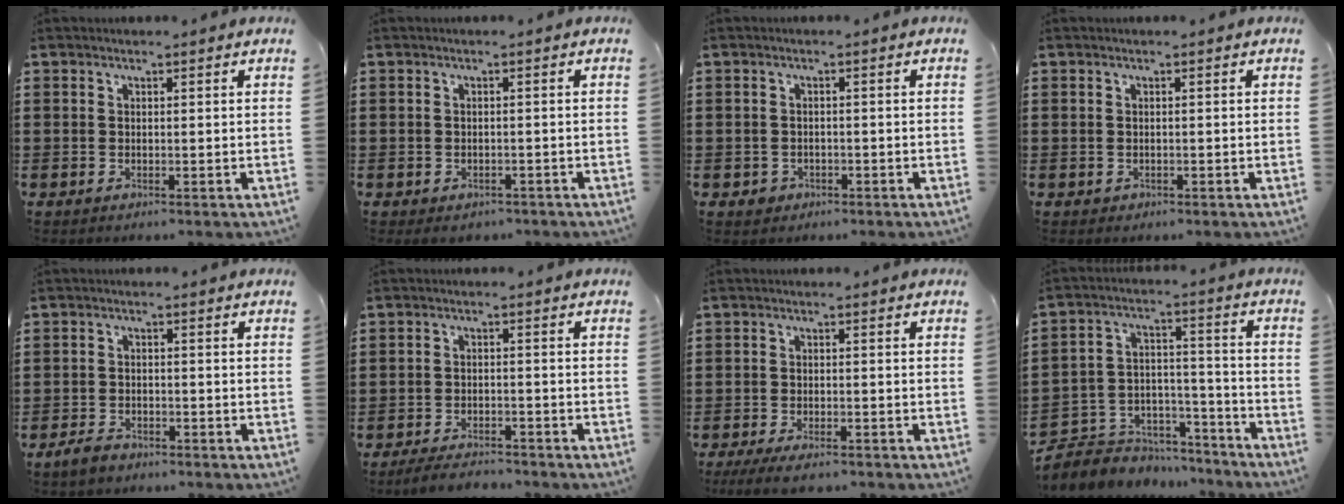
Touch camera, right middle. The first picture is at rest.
{"total": 0.7, "force": [-0.6, 0.4, 0.0], "torque": [-0.003, -0.001, -0.014]}
{"total": 1.4, "force": [-0.8, 1.1, 0.2], "torque": [-0.009, 0.002, -0.019]}
{"total": 0.0}
{"total": 2.6, "force": [-2.2, 1.2, 0.8], "torque": [-0.025, 0.005, -0.047]}
{"total": 3.4, "force": [-3.3, 0.6, 0.6], "torque": [-0.012, 0.006, -0.069]}
{"total": 3.0, "force": [-2.6, 0.5, 1.4], "torque": [-0.038, -0.004, -0.055]}
{"total": 5.7, "force": [-4.6, 3.3, -0.2], "torque": [-0.016, 0.007, -0.094]}